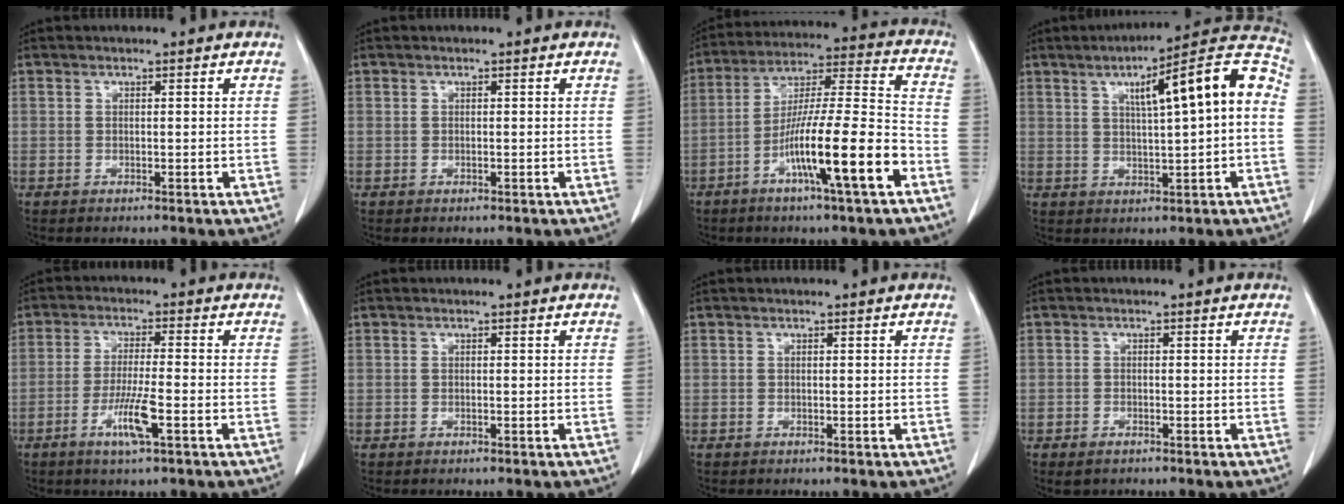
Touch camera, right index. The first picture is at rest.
{"total": 0.0}
{"total": 16.2, "force": [-7.0, 0.4, 14.5], "torque": [-0.256, -0.004, -0.120]}
{"total": 13.6, "force": [2.2, 1.5, 13.3], "torque": [-0.185, 0.036, 0.028]}
{"total": 6.3, "force": [-2.7, 0.2, 5.7], "torque": [-0.111, -0.011, -0.051]}
{"total": 0.0}
{"total": 0.0}
{"total": 1.5, "force": [-1.0, 0.8, 0.8], "torque": [-0.016, -0.001, -0.010]}